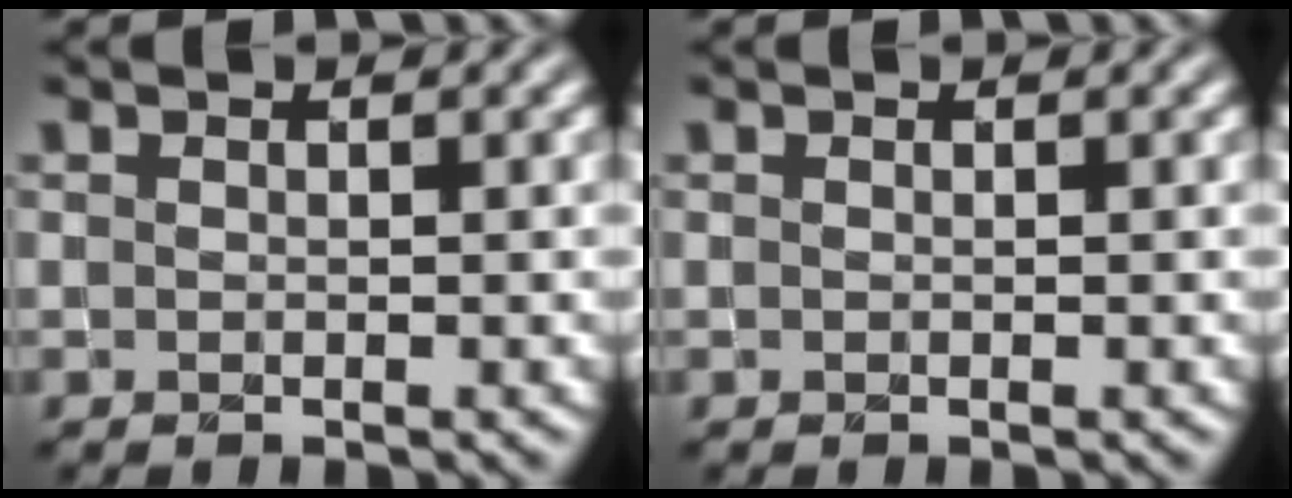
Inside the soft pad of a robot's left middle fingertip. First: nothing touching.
{"total": 0.0}